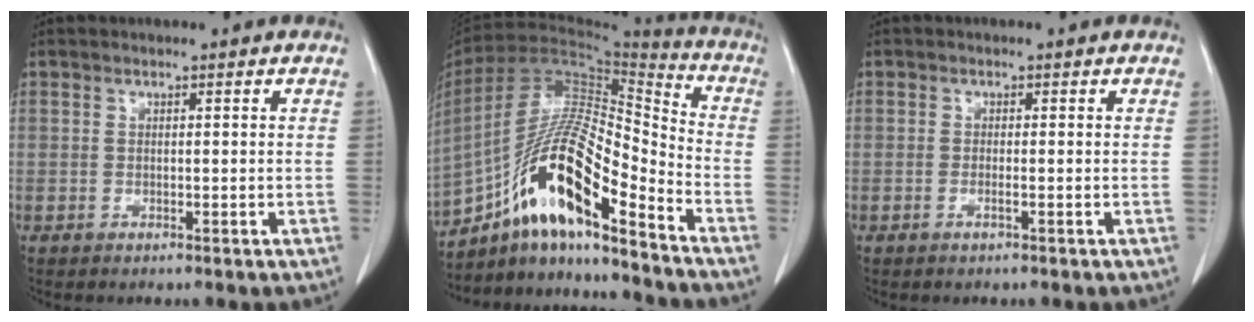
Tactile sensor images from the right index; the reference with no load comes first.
{"total": 18.2, "force": [-11.1, 3.1, 14.1], "torque": [-0.279, 0.009, -0.195]}
{"total": 0.9, "force": [-0.4, -0.1, 0.8], "torque": [-0.018, -0.001, -0.007]}